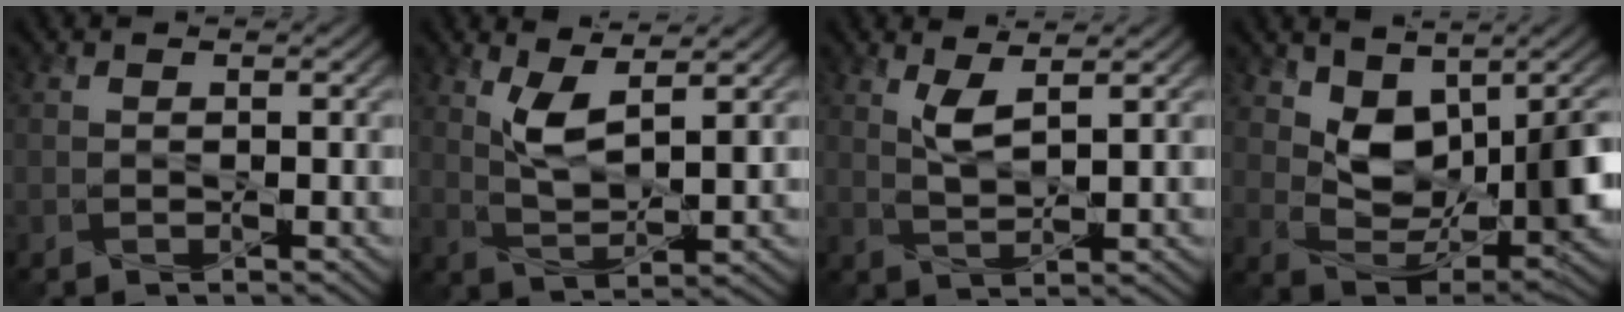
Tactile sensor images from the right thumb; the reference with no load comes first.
{"total": 5.6, "force": [2.9, 1.8, 4.5], "torque": [-0.099, -0.006, 0.061]}
{"total": 3.4, "force": [1.8, 0.8, 2.7], "torque": [-0.064, -0.003, 0.040]}
{"total": 9.9, "force": [3.1, 5.6, 7.5], "torque": [-0.130, -0.017, 0.062]}